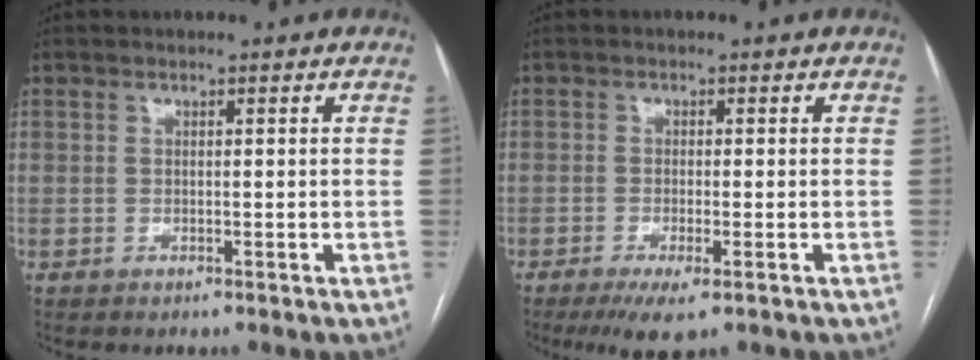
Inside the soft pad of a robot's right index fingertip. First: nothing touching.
{"total": 4.8, "force": [-2.8, 0.7, 3.9], "torque": [-0.067, -0.013, -0.043]}